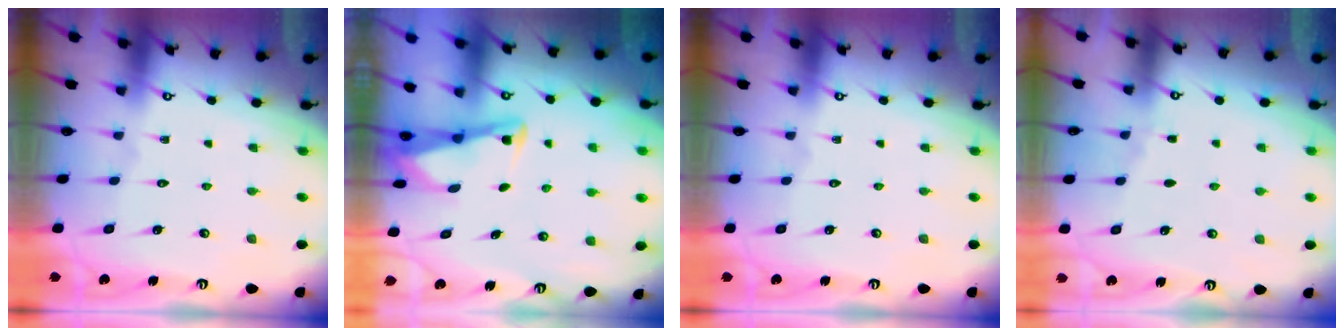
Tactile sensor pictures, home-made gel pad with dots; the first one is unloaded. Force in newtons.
{"total": 2.8, "press": 2.8, "slide": 0.4}
{"total": 0.0}
{"total": 2.8, "press": 2.7, "slide": 0.4}